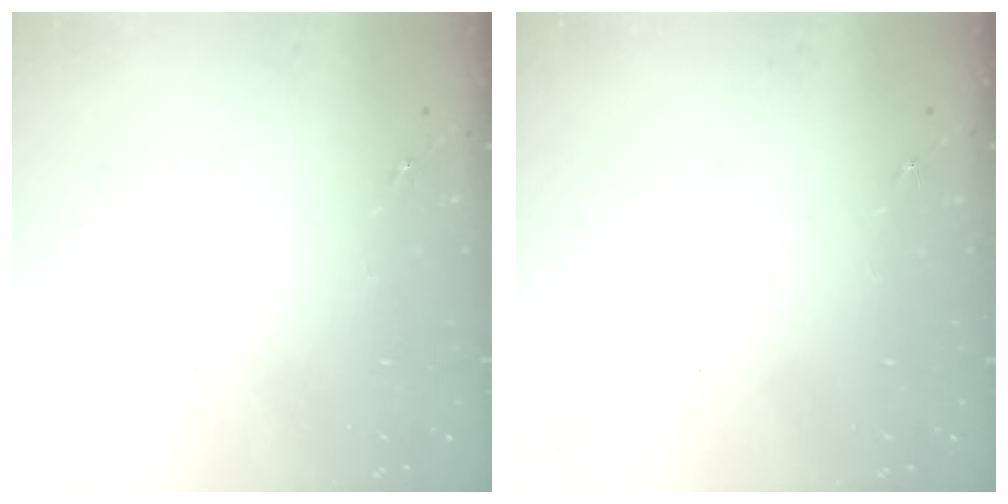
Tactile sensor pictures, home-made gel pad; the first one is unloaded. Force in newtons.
{"total": 0.0}